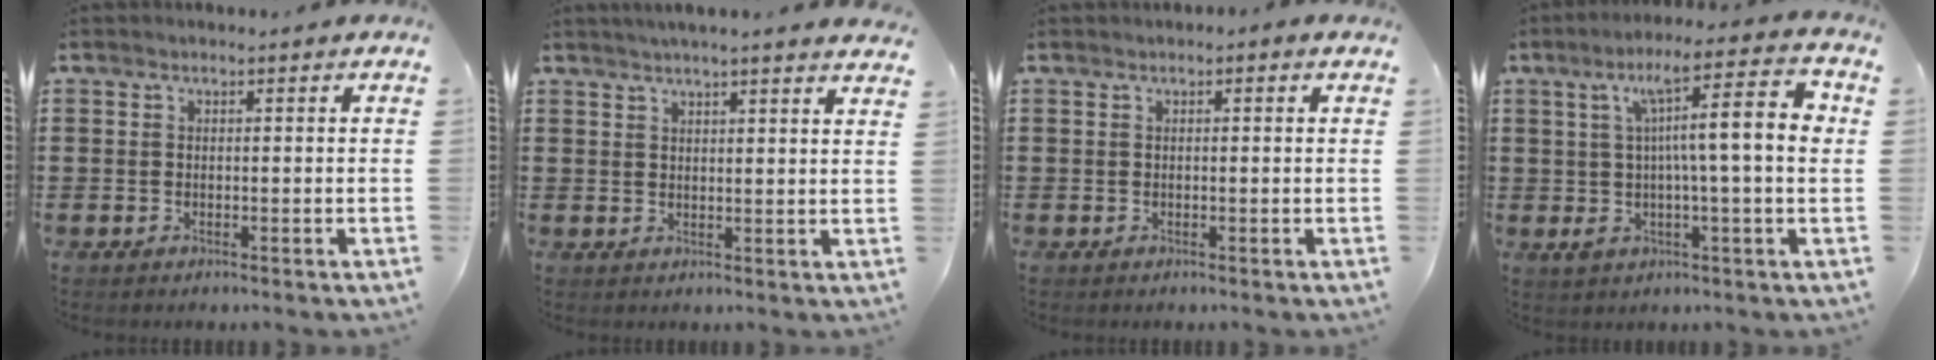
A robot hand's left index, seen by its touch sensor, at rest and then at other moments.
{"total": 2.9, "force": [2.7, -0.5, 0.8], "torque": [-0.022, -0.006, 0.050]}
{"total": 0.0}
{"total": 11.7, "force": [1.9, 1.6, 11.4], "torque": [-0.198, -0.001, 0.022]}